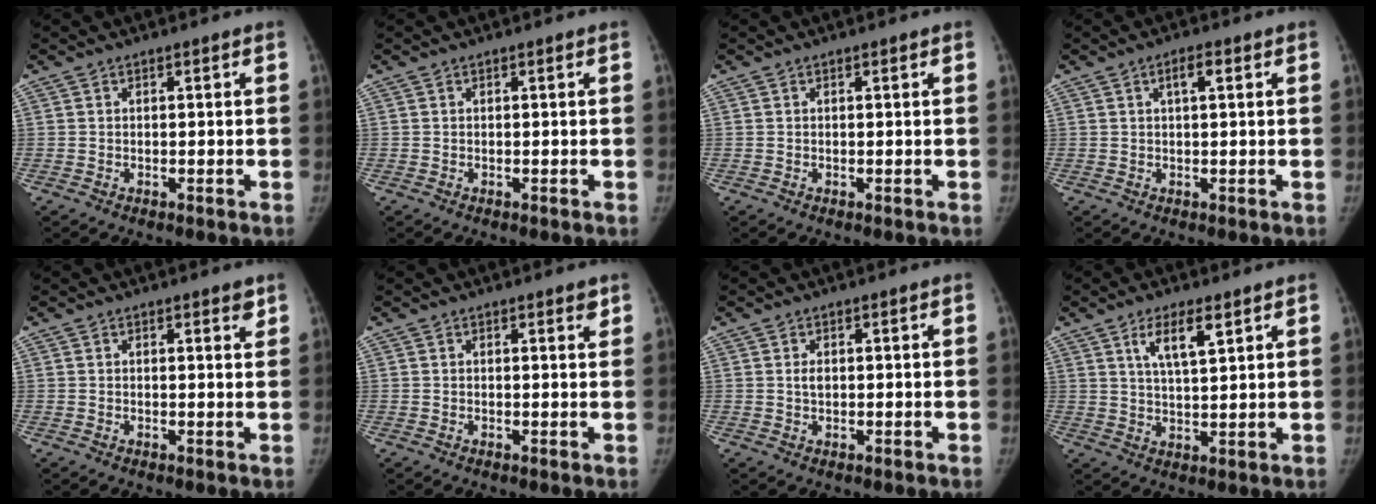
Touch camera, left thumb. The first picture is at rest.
{"total": 0.0}
{"total": 0.0}
{"total": 2.6, "force": [1.0, 0.8, 2.3], "torque": [-0.038, 0.007, 0.016]}
{"total": 1.5, "force": [1.1, 0.5, 1.0], "torque": [-0.008, -0.006, 0.013]}
{"total": 1.2, "force": [0.9, 0.4, 0.7], "torque": [-0.006, -0.005, 0.010]}
{"total": 1.4, "force": [0.3, 0.9, 1.1], "torque": [-0.014, 0.001, 0.006]}
{"total": 6.6, "force": [3.6, 2.0, 5.1], "torque": [-0.082, -0.021, 0.066]}